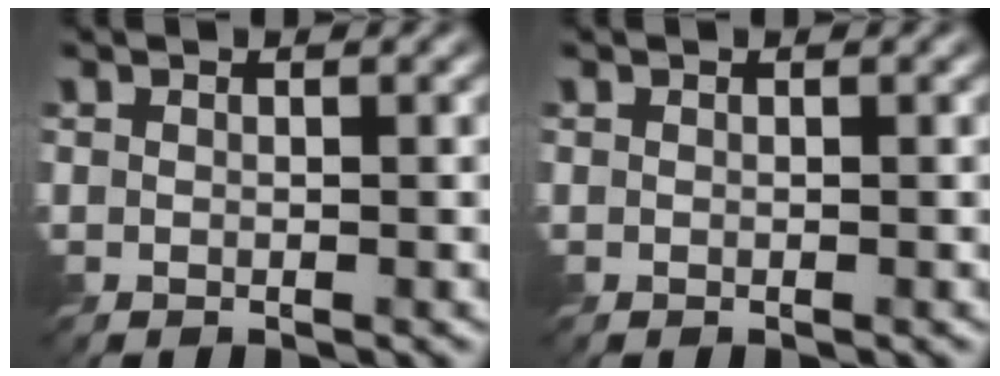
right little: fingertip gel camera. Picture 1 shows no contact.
{"total": 0.0}